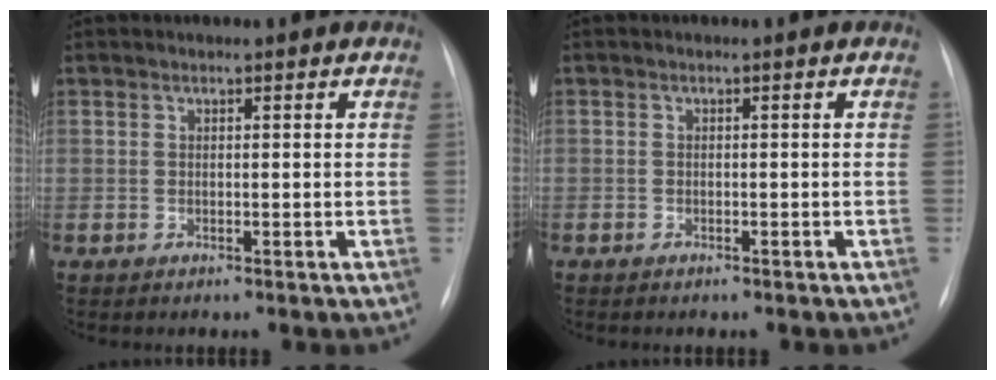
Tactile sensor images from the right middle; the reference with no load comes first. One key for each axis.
{"total": 0.6, "fx": -0.5, "fy": 0.4, "fz": 0.1, "tx": -0.004, "ty": 0.002, "tz": -0.008}